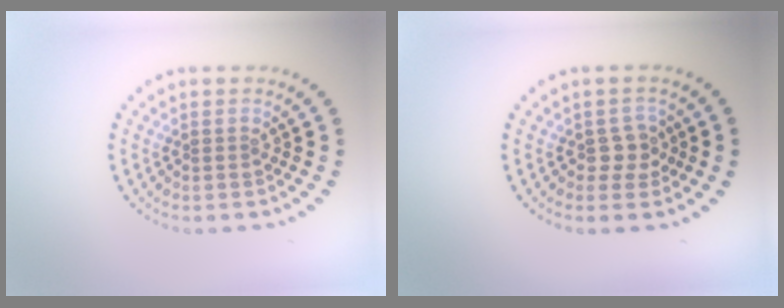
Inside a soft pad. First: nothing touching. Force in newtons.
{"total": 1.7, "press": 1.5, "slide": 0.8}